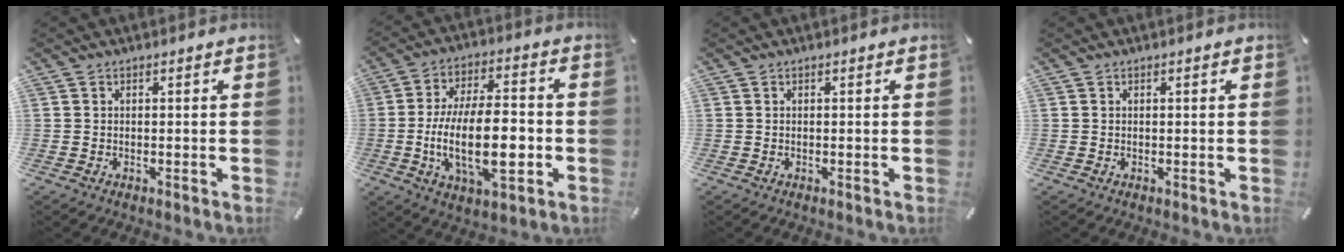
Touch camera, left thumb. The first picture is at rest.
{"total": 19.1, "force": [-3.7, 8.7, 16.6], "torque": [-0.307, -0.001, -0.063]}
{"total": 0.0}
{"total": 0.6, "force": [0.1, 0.0, 0.6], "torque": [-0.009, 0.000, 0.001]}